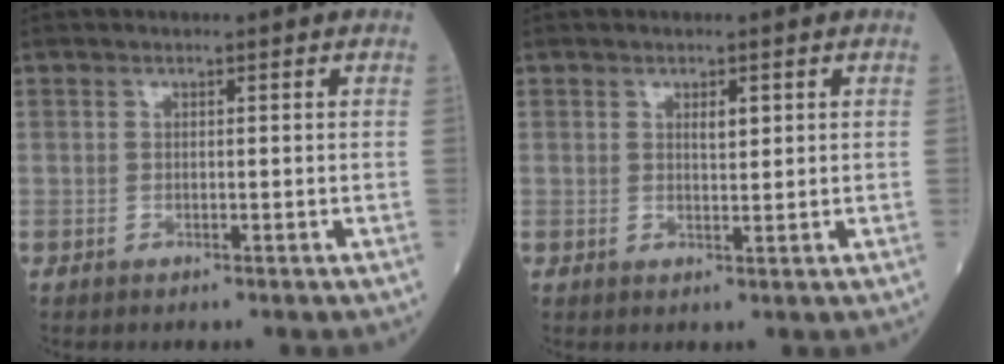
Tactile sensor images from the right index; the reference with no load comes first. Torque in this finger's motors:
{"motor_torque": [0.59, 0.09, 0.27, 0.07]}